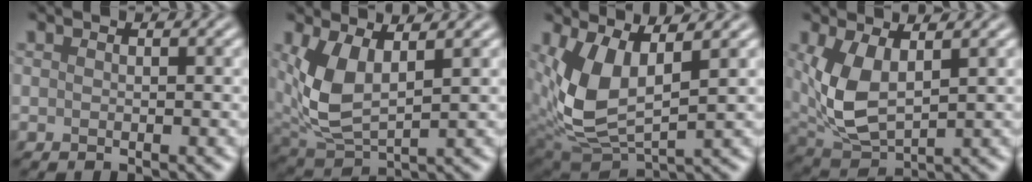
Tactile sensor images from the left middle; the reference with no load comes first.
{"total": 5.6, "force": [1.5, 2.7, 4.7], "torque": [-0.116, -0.009, 0.036]}
{"total": 6.7, "force": [1.5, 3.4, 5.6], "torque": [-0.133, -0.014, 0.035]}
{"total": 5.7, "force": [1.2, 2.9, 4.8], "torque": [-0.120, -0.009, 0.031]}